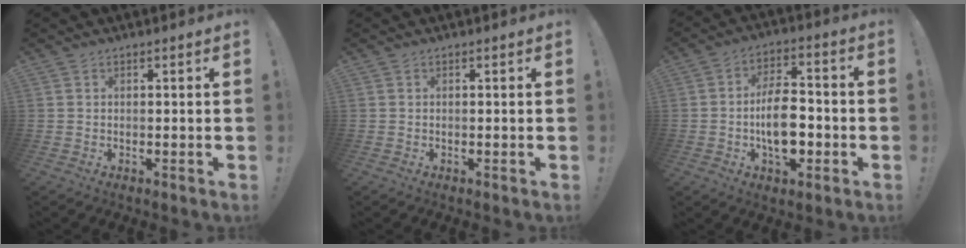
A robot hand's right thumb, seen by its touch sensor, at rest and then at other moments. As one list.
[{"total": 0.0}, {"total": 12.6, "force": [-2.7, 7.1, 10.0], "torque": [-0.179, 0.011, -0.048]}]